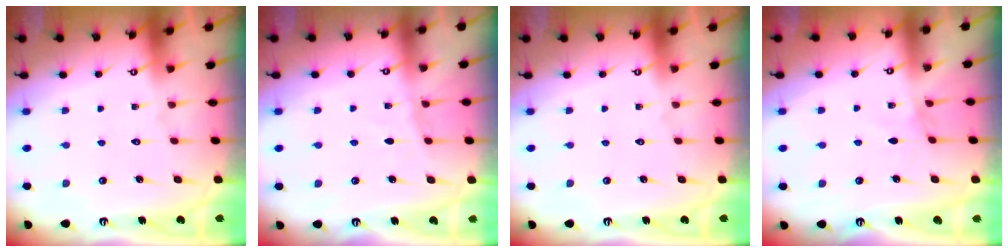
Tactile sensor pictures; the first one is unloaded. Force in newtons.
{"total": 4.4, "press": 4.3, "slide": 0.5}
{"total": 0.0}
{"total": 1.2, "press": 1.1, "slide": 0.4}